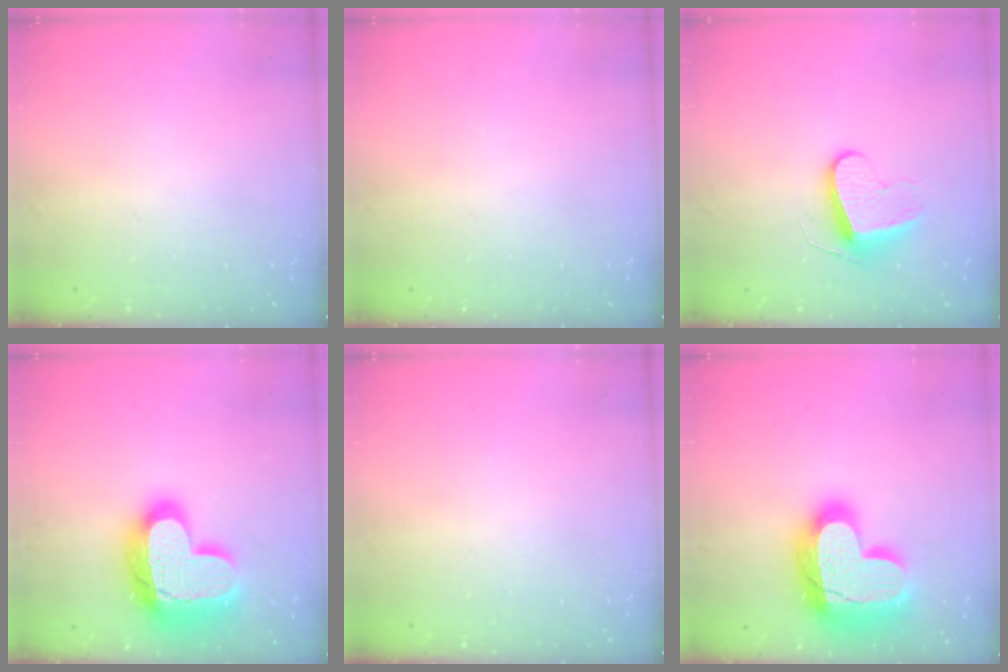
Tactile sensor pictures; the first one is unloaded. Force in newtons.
{"total": 0.0}
{"total": 9.4, "press": 9.3, "slide": 0.9}
{"total": 23.6, "press": 23.5, "slide": 2.0}
{"total": 0.0}
{"total": 26.4, "press": 26.3, "slide": 2.0}